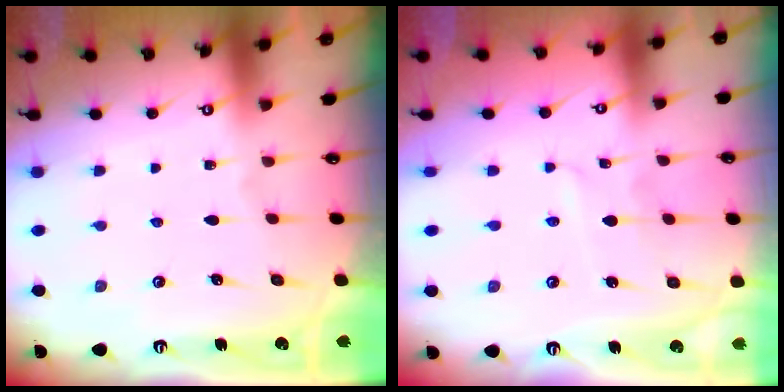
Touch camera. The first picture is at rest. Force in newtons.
{"total": 2.5, "press": 2.5, "slide": 0.3}